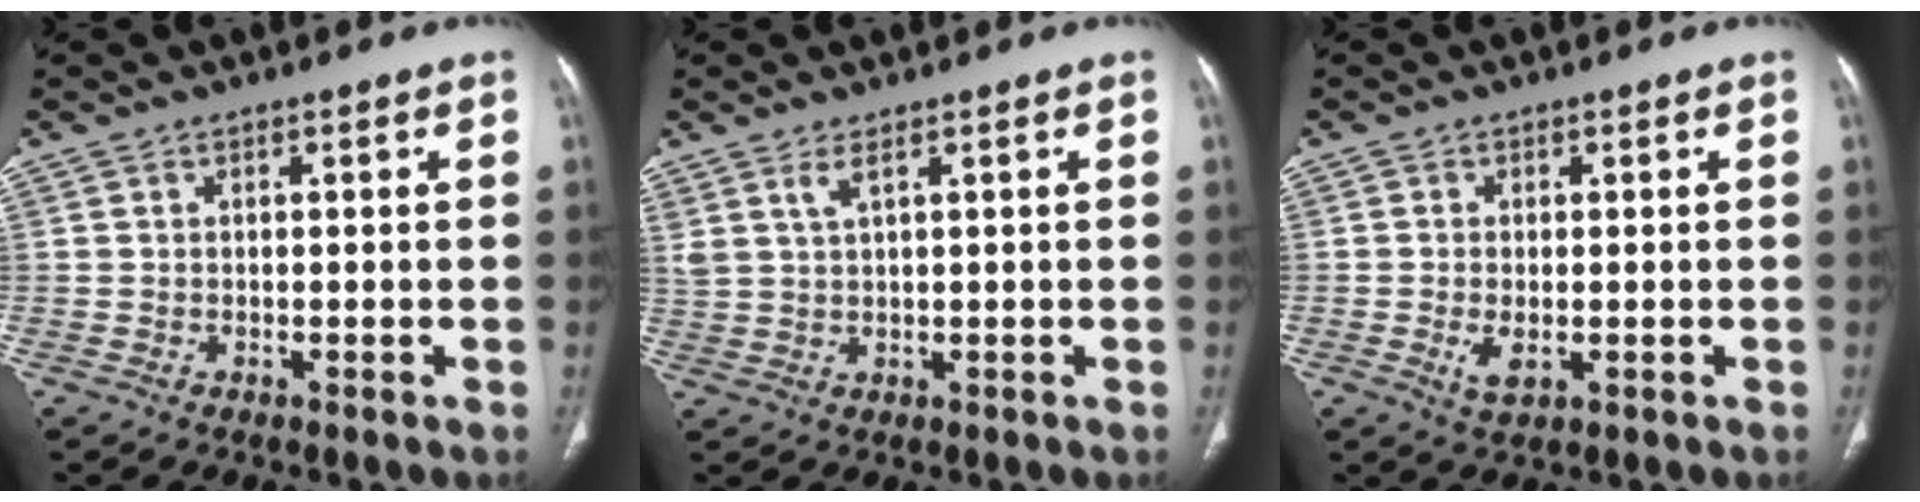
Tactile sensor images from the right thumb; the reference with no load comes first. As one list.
[{"total": 2.9, "force": [1.9, 0.6, 2.2], "torque": [-0.051, -0.010, 0.045]}, {"total": 3.3, "force": [-0.7, 1.6, 2.8], "torque": [-0.055, -0.006, -0.009]}]